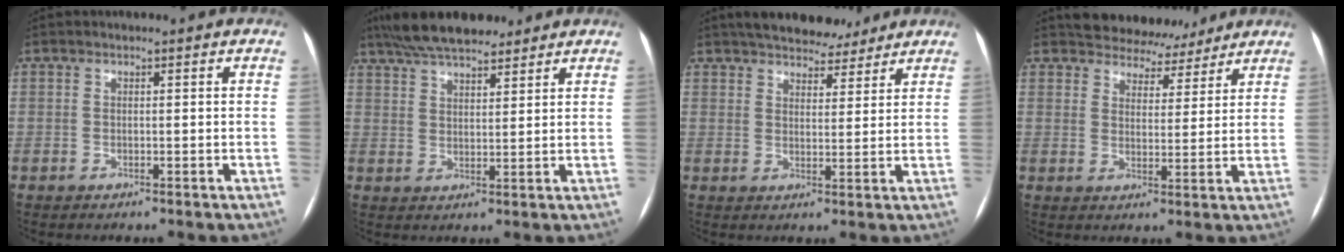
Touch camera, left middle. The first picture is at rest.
{"total": 11.9, "force": [9.9, 3.2, 5.9], "torque": [-0.107, 0.034, 0.165]}
{"total": 11.2, "force": [9.8, 3.7, 4.0], "torque": [-0.047, 0.014, 0.135]}
{"total": 8.5, "force": [7.7, 3.5, 0.8], "torque": [0.002, 0.006, 0.099]}